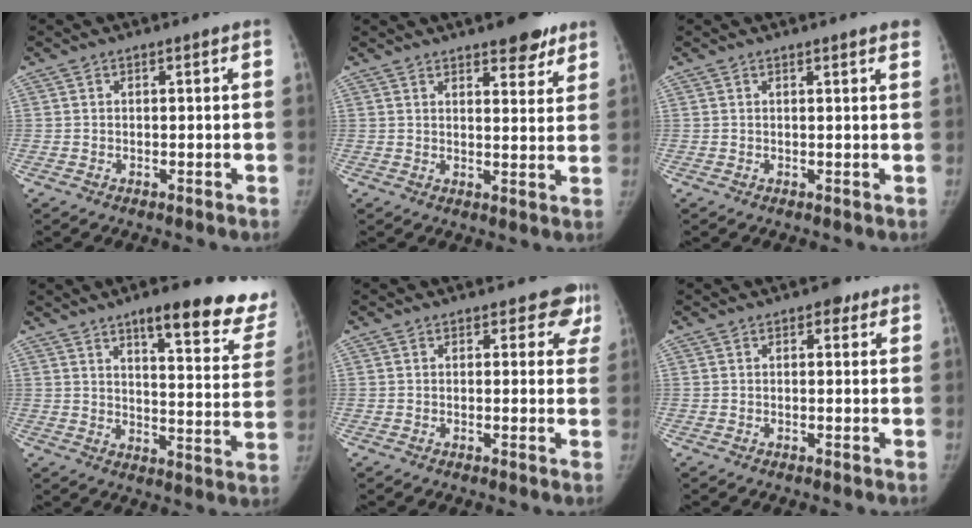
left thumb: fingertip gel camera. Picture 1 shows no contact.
{"total": 7.9, "force": [5.6, 2.9, 4.8], "torque": [-0.033, -0.029, 0.073]}
{"total": 2.5, "force": [1.8, 0.3, 1.6], "torque": [-0.016, -0.001, 0.015]}
{"total": 19.5, "force": [14.6, 5.2, 11.9], "torque": [-0.102, -0.076, 0.177]}
{"total": 4.8, "force": [3.6, 3.0, 1.2], "torque": [0.031, -0.014, 0.017]}
{"total": 2.3, "force": [1.2, 1.5, 1.2], "torque": [0.000, -0.002, 0.011]}